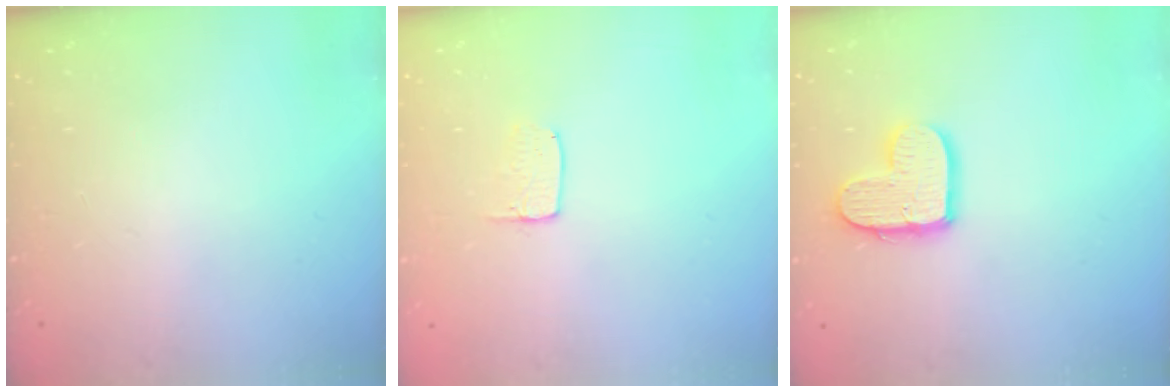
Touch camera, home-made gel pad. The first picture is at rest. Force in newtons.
{"total": 3.4, "press": 3.3, "slide": 0.3}
{"total": 10.8, "press": 10.7, "slide": 0.9}